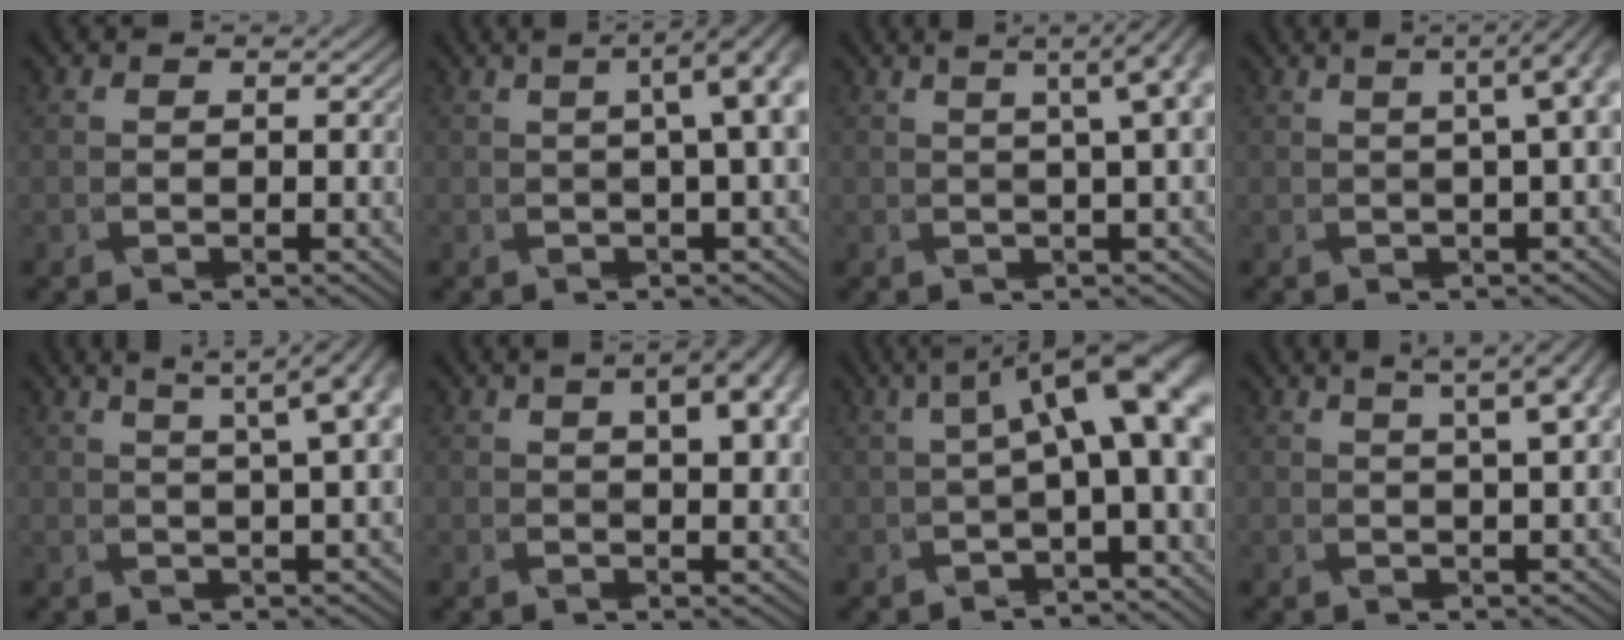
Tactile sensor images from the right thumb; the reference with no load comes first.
{"total": 6.1, "force": [1.0, 1.0, 5.9], "torque": [-0.101, 0.010, 0.021]}
{"total": 5.7, "force": [1.4, 0.7, 5.4], "torque": [-0.073, 0.016, 0.019]}
{"total": 5.5, "force": [0.7, 1.0, 5.4], "torque": [-0.084, 0.003, 0.013]}
{"total": 6.6, "force": [3.4, 0.5, 5.7], "torque": [-0.074, 0.027, 0.049]}
{"total": 7.9, "force": [3.0, 3.2, 6.6], "torque": [-0.102, 0.013, 0.051]}
{"total": 11.5, "force": [1.0, 3.5, 10.9], "torque": [-0.161, 0.011, 0.021]}
{"total": 6.6, "force": [3.3, 1.4, 5.5], "torque": [-0.072, 0.026, 0.046]}